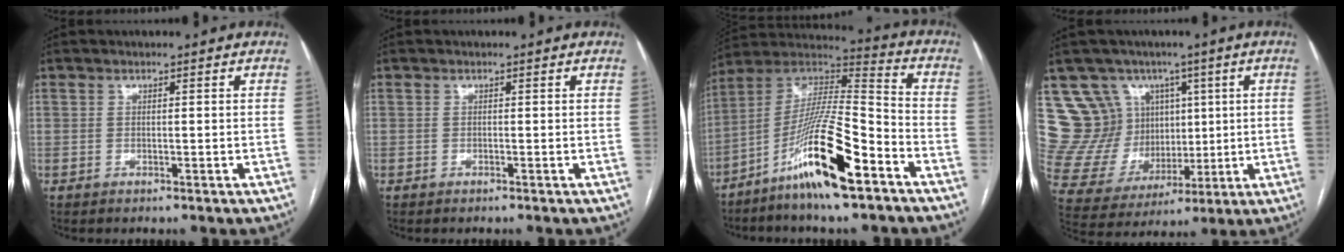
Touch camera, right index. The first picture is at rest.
{"total": 0.0}
{"total": 17.1, "force": [-9.4, 1.5, 14.2], "torque": [-0.277, -0.013, -0.172]}
{"total": 16.4, "force": [7.0, 13.7, 5.6], "torque": [-0.123, 0.059, 0.162]}